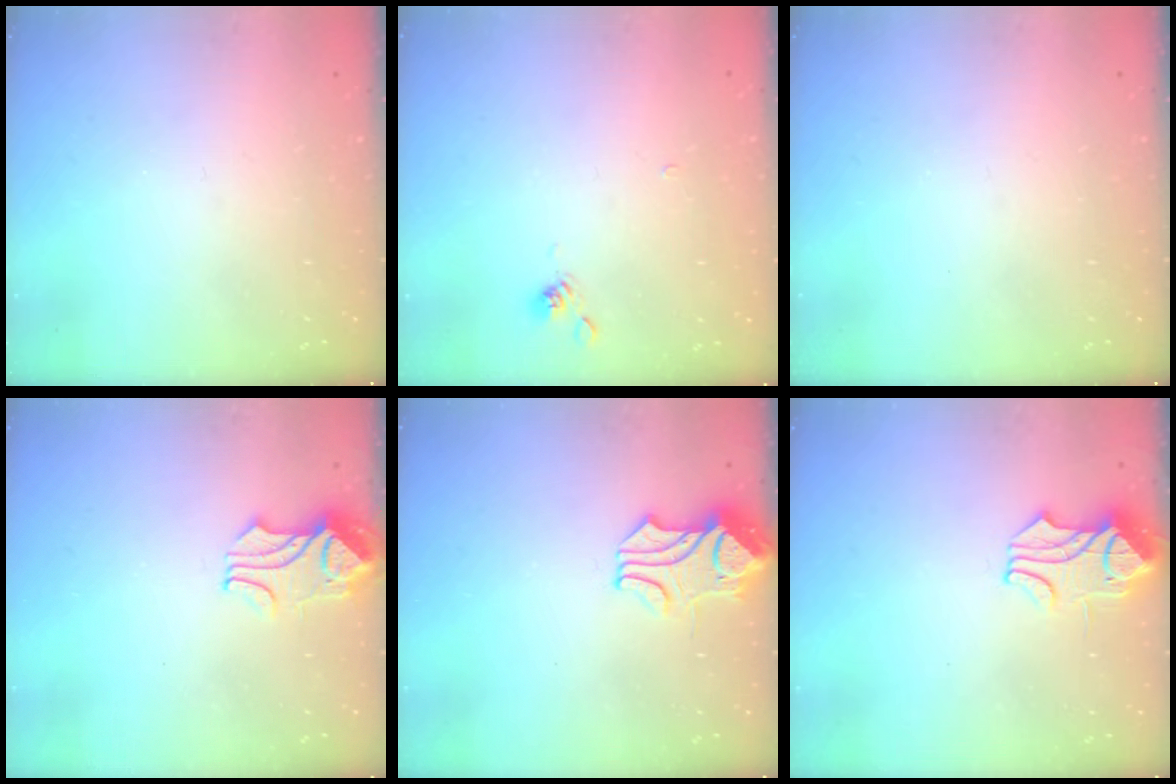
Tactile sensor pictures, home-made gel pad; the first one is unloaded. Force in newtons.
{"total": 4.3, "press": 4.3, "slide": 0.3}
{"total": 0.0}
{"total": 2.1, "press": 2.0, "slide": 0.7}
{"total": 1.1, "press": 0.5, "slide": 0.9}
{"total": 1.2, "press": 0.9, "slide": 0.8}